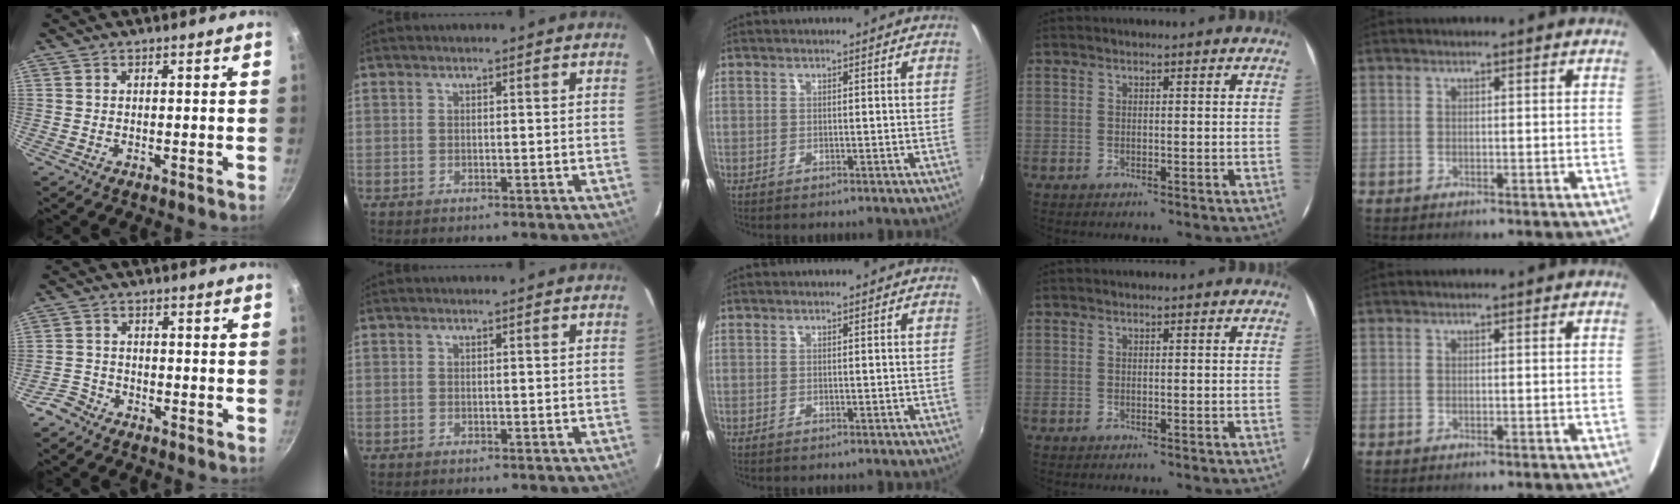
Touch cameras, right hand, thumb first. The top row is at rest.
{"thumb": {"total": 3.3, "force": [-2.7, 1.8, 0.7], "torque": [-0.011, 0.030, -0.054]}}